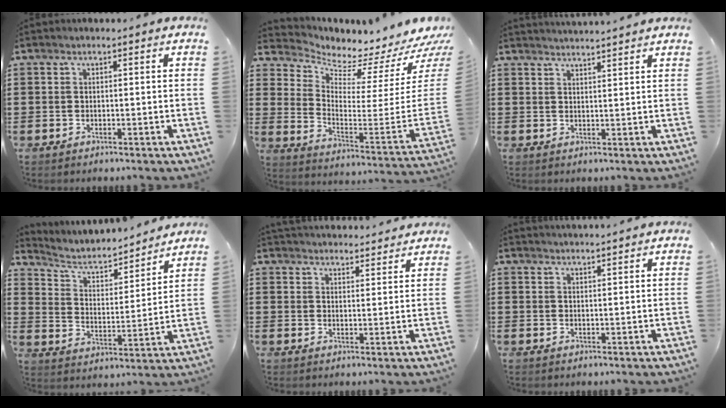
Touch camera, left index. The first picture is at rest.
{"total": 2.8, "force": [2.7, 0.3, 0.6], "torque": [-0.022, -0.067, 0.034]}
{"total": 2.3, "force": [2.2, -0.6, 0.1], "torque": [-0.007, -0.010, 0.043]}
{"total": 4.7, "force": [4.0, 1.7, 1.8], "torque": [-0.060, -0.028, 0.060]}
{"total": 3.4, "force": [3.4, 0.1, -0.2], "torque": [-0.006, -0.016, 0.065]}
{"total": 1.8, "force": [1.7, -0.5, 0.0], "torque": [-0.004, -0.004, 0.036]}